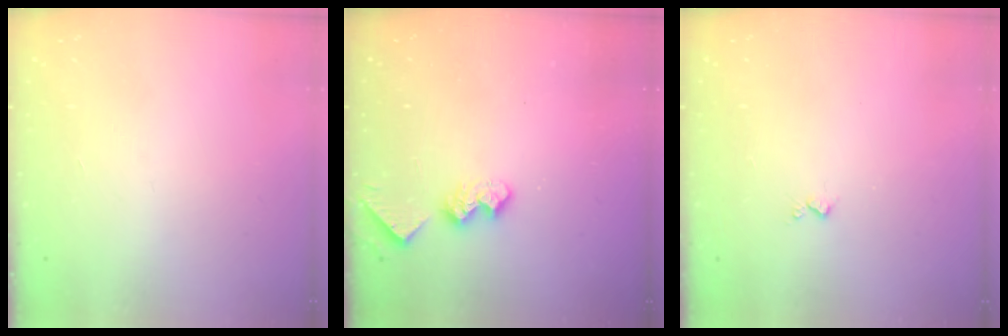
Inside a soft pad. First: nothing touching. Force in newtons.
{"total": 7.9, "press": 7.9, "slide": 0.4}
{"total": 3.0, "press": 2.9, "slide": 0.5}